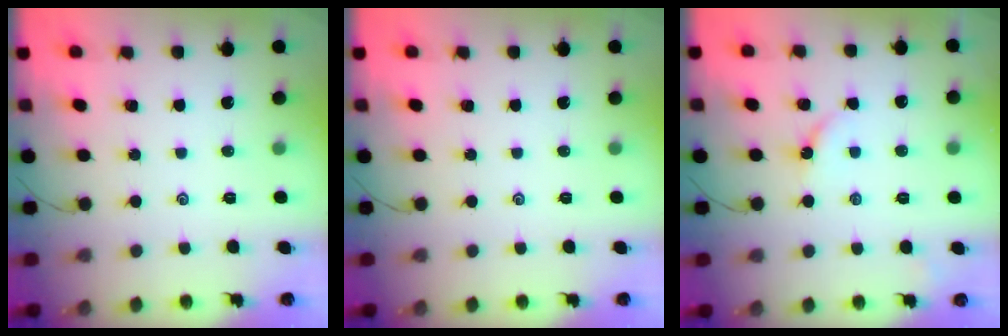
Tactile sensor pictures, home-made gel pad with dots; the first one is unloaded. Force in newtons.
{"total": 0.0}
{"total": 4.1, "press": 4.0, "slide": 0.7}